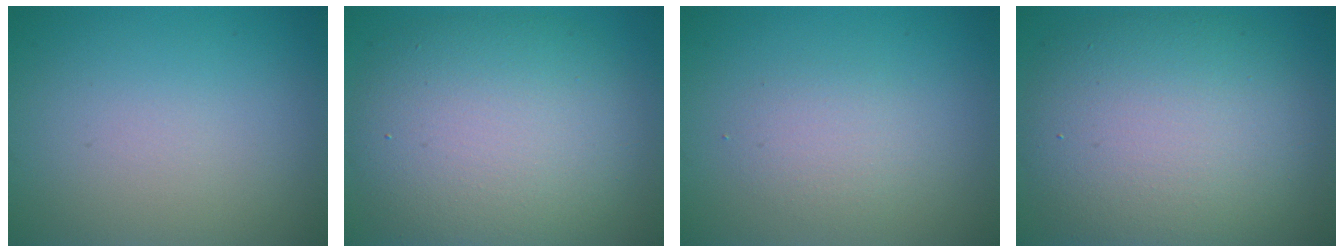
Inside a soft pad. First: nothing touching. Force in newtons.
{"total": 9.9, "press": 9.9, "slide": 0.4}
{"total": 2.0, "press": 2.0, "slide": 0.0}
{"total": 10.1, "press": 10.1, "slide": 0.5}